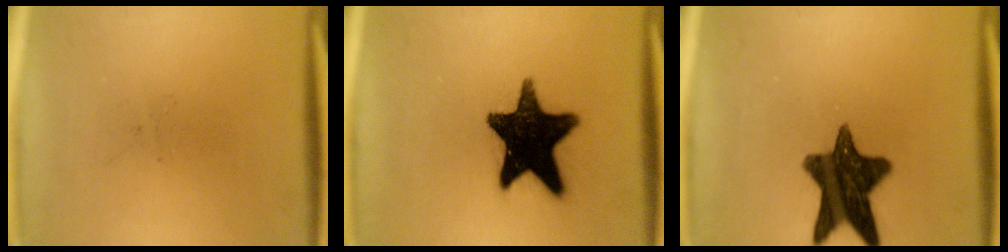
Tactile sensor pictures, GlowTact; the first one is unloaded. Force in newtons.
{"total": 17.4}
{"total": 13.5}